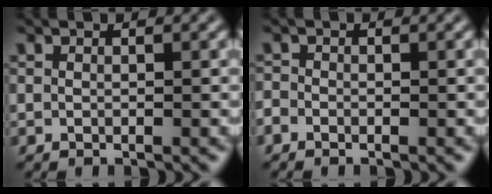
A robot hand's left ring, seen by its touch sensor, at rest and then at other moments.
{"total": 0.8, "force": [-0.6, 0.5, 0.2], "torque": [-0.003, 0.001, -0.015]}